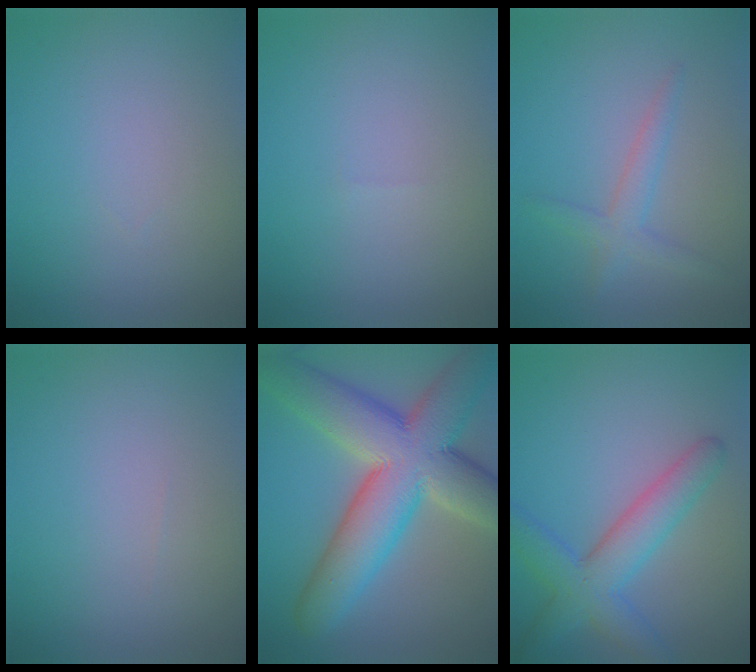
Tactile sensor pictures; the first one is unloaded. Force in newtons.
{"total": 0.0}
{"total": 2.1, "press": 2.1, "slide": 0.1}
{"total": 0.0}
{"total": 13.2, "press": 13.1, "slide": 0.8}
{"total": 5.3, "press": 5.3, "slide": 0.1}